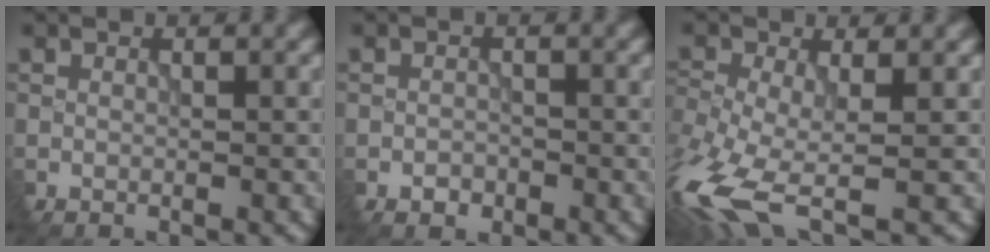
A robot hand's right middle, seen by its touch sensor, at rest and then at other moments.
{"total": 1.5, "force": [-1.2, 0.9, 0.2], "torque": [0.003, -0.006, -0.024]}
{"total": 7.8, "force": [-4.1, 2.9, 5.9], "torque": [-0.144, -0.023, -0.088]}